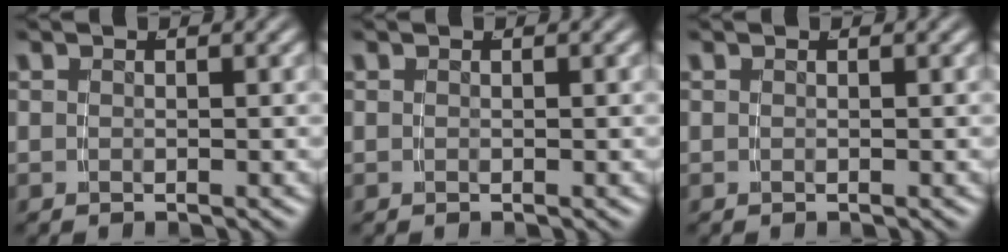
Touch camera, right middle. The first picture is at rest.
{"total": 0.0}
{"total": 0.0}